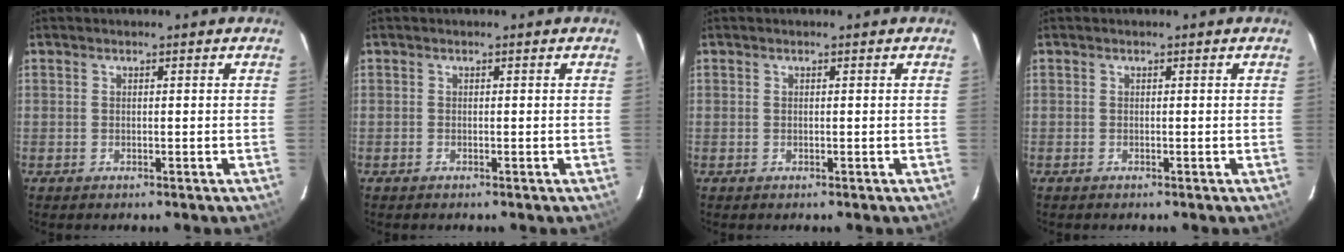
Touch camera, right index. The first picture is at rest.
{"total": 0.0}
{"total": 0.0}
{"total": 0.0}